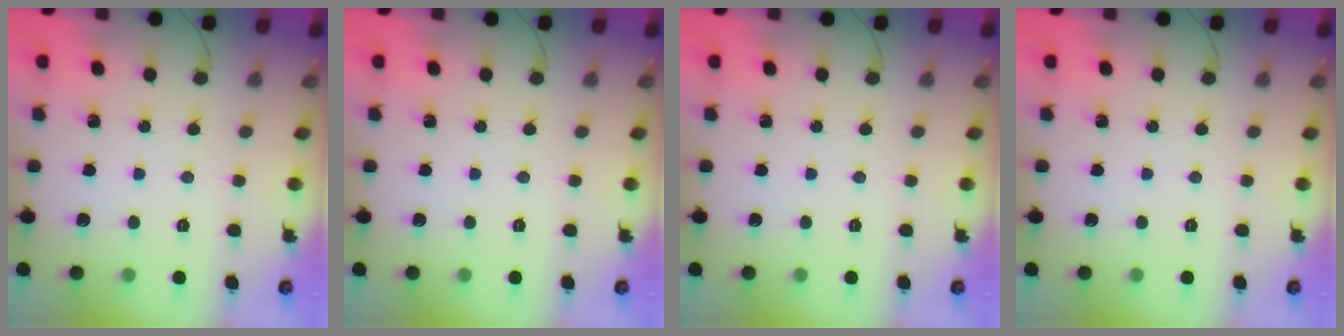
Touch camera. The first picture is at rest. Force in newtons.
{"total": 0.0}
{"total": 0.0}
{"total": 0.0}